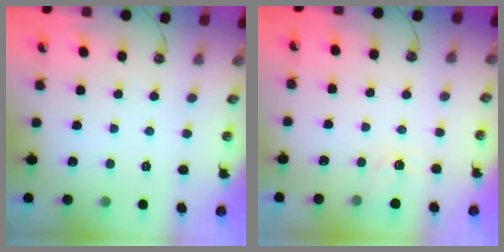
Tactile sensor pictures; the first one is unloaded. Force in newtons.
{"total": 4.0, "press": 4.0, "slide": 0.5}